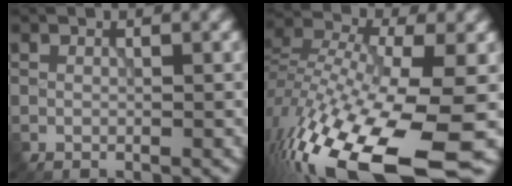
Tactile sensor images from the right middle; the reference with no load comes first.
{"total": 17.6, "force": [-10.0, 5.4, 13.4], "torque": [-0.294, -0.021, -0.172]}